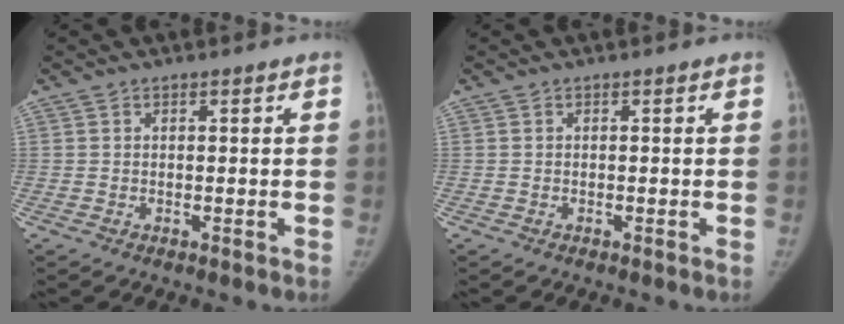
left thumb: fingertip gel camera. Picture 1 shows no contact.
{"total": 0.0}